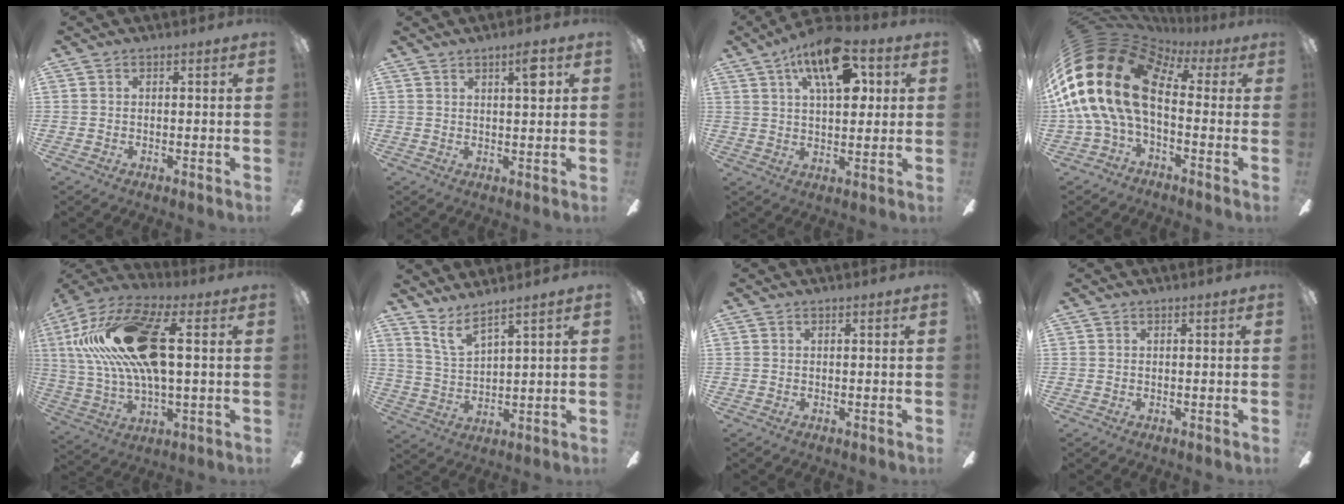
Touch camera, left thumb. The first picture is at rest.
{"total": 5.2, "force": [2.6, 1.4, 4.3], "torque": [-0.059, -0.009, 0.036]}
{"total": 28.5, "force": [14.2, 11.6, 21.8], "torque": [-0.415, -0.071, 0.238]}
{"total": 23.6, "force": [2.6, 14.1, 18.8], "torque": [-0.409, -0.017, 0.052]}
{"total": 25.8, "force": [5.8, 12.0, 22.1], "torque": [-0.431, 0.003, 0.095]}
{"total": 7.1, "force": [5.9, 1.1, 3.7], "torque": [-0.086, -0.033, 0.109]}
{"total": 0.0}
{"total": 0.0}